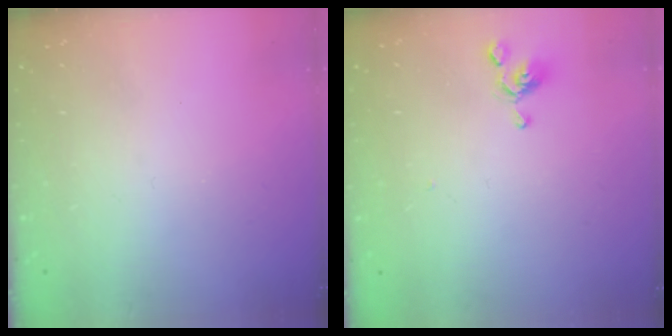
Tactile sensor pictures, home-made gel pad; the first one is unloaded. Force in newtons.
{"total": 0.6, "press": 0.3, "slide": 0.6}